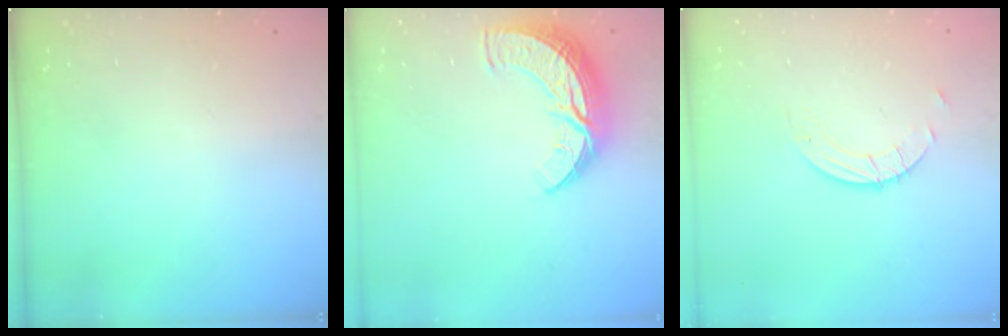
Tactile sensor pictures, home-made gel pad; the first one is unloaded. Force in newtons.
{"total": 10.9, "press": 10.9, "slide": 0.8}
{"total": 2.7, "press": 2.7, "slide": 0.3}